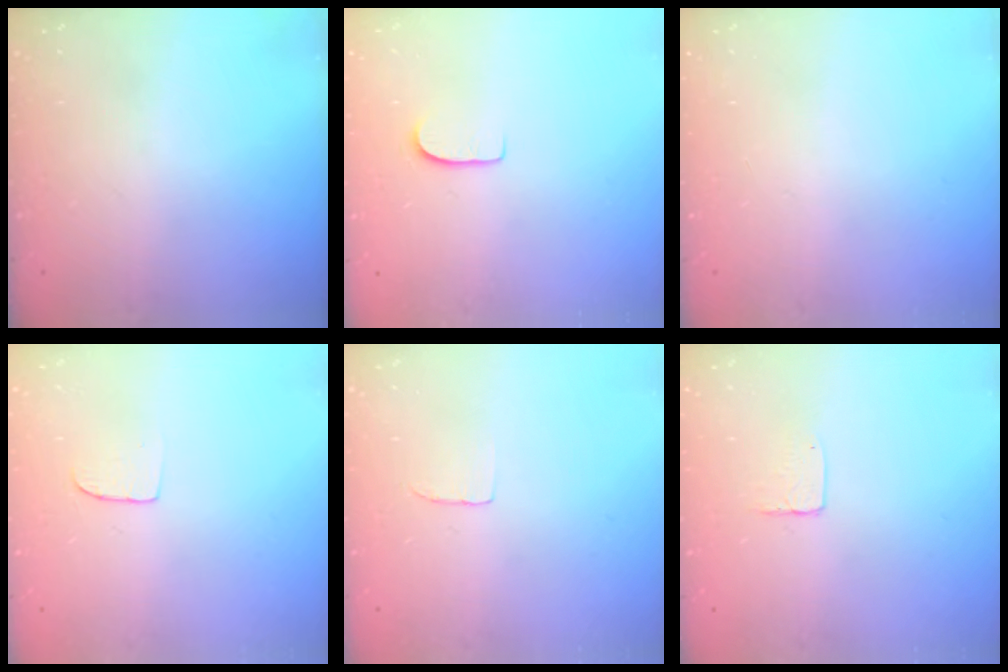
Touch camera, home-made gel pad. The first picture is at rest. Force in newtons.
{"total": 6.1, "press": 6.1, "slide": 0.5}
{"total": 0.0}
{"total": 5.5, "press": 5.5, "slide": 0.3}
{"total": 2.7, "press": 2.7, "slide": 0.2}
{"total": 3.6, "press": 3.6, "slide": 0.3}